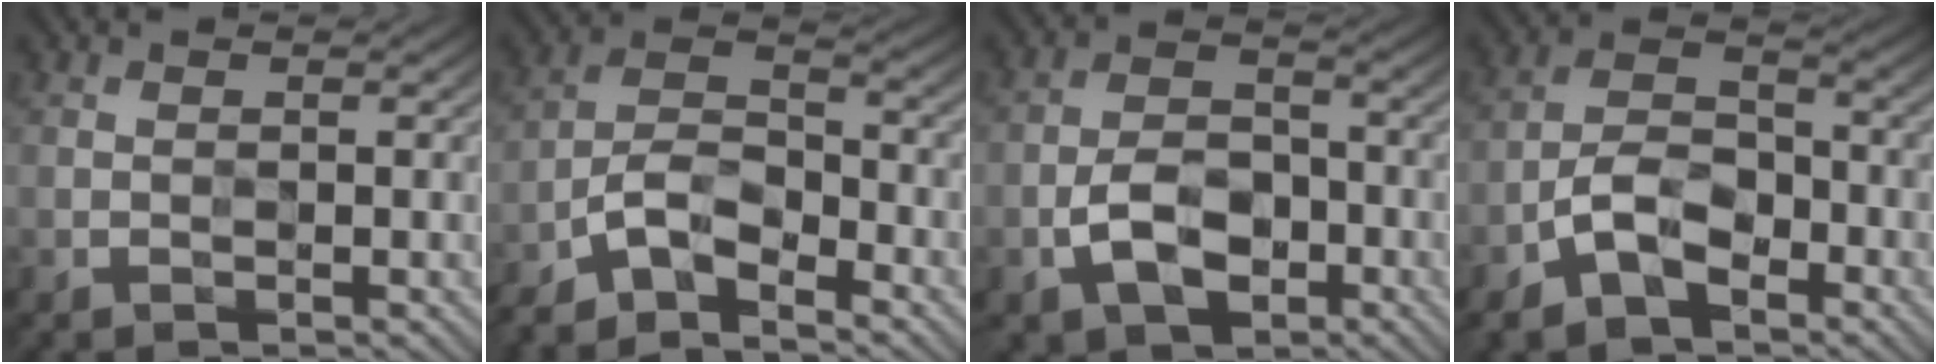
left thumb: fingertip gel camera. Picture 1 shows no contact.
{"total": 7.8, "force": [-5.7, 2.5, 4.7], "torque": [-0.091, 0.002, -0.124]}
{"total": 7.0, "force": [-2.9, 4.5, 4.6], "torque": [-0.089, 0.002, -0.060]}
{"total": 7.4, "force": [-3.9, 3.9, 4.8], "torque": [-0.092, 0.005, -0.090]}